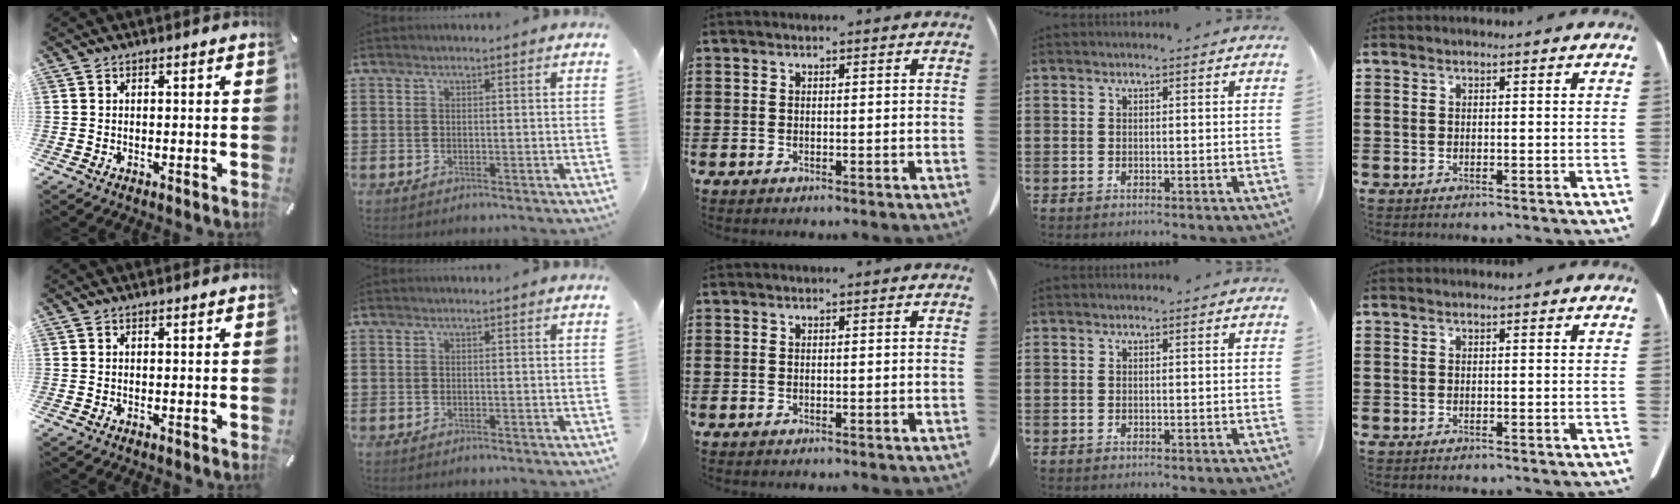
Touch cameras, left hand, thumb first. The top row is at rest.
{}